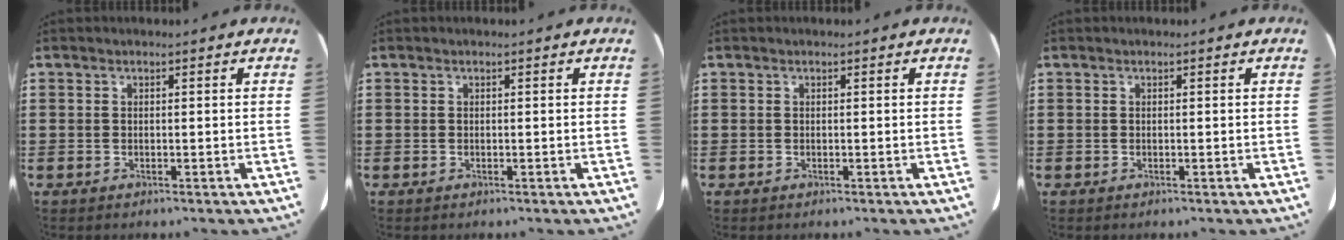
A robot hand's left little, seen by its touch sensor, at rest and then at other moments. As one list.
[{"total": 0.0}, {"total": 0.0}, {"total": 0.0}]